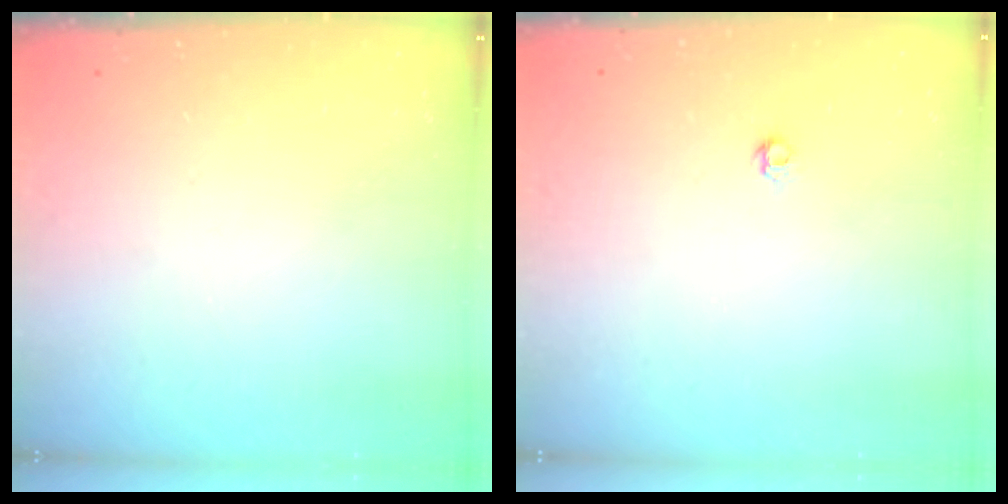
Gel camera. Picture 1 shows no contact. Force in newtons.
{"total": 3.7, "press": 3.6, "slide": 0.7}